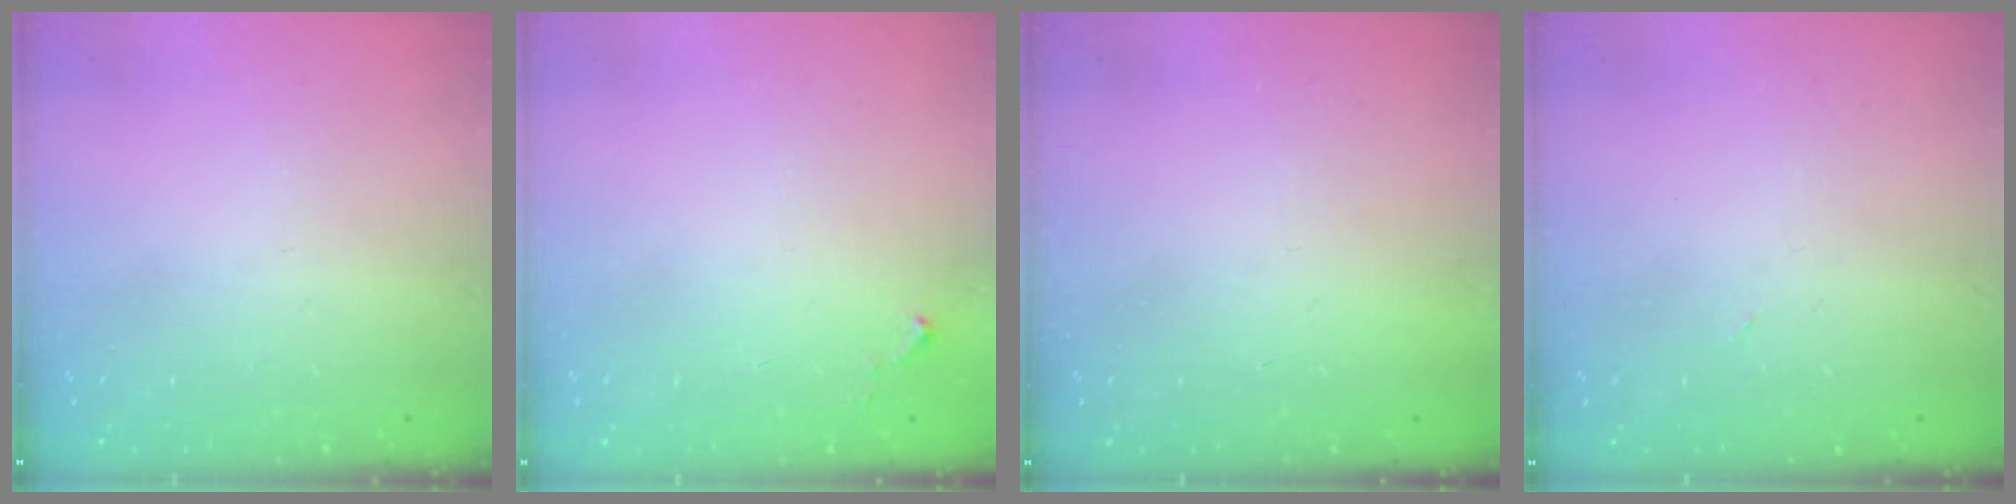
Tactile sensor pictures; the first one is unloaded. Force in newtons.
{"total": 2.6, "press": 2.6, "slide": 0.4}
{"total": 1.5, "press": 1.5, "slide": 0.1}
{"total": 2.4, "press": 2.3, "slide": 0.8}